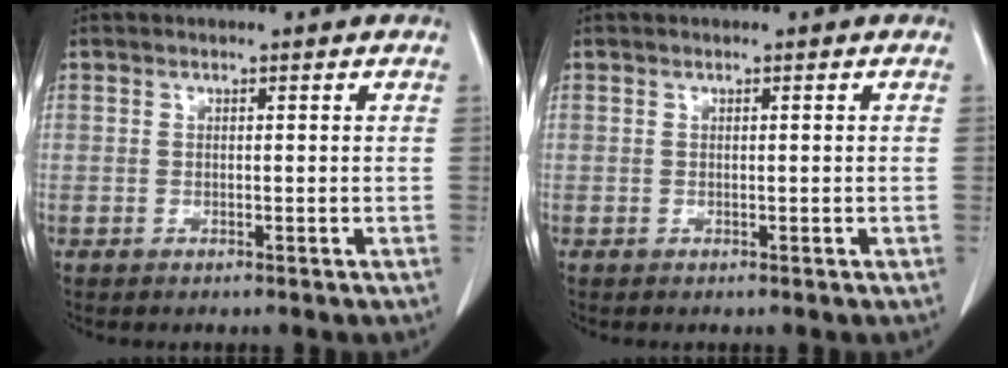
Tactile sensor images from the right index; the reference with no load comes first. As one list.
[{"total": 0.0}]